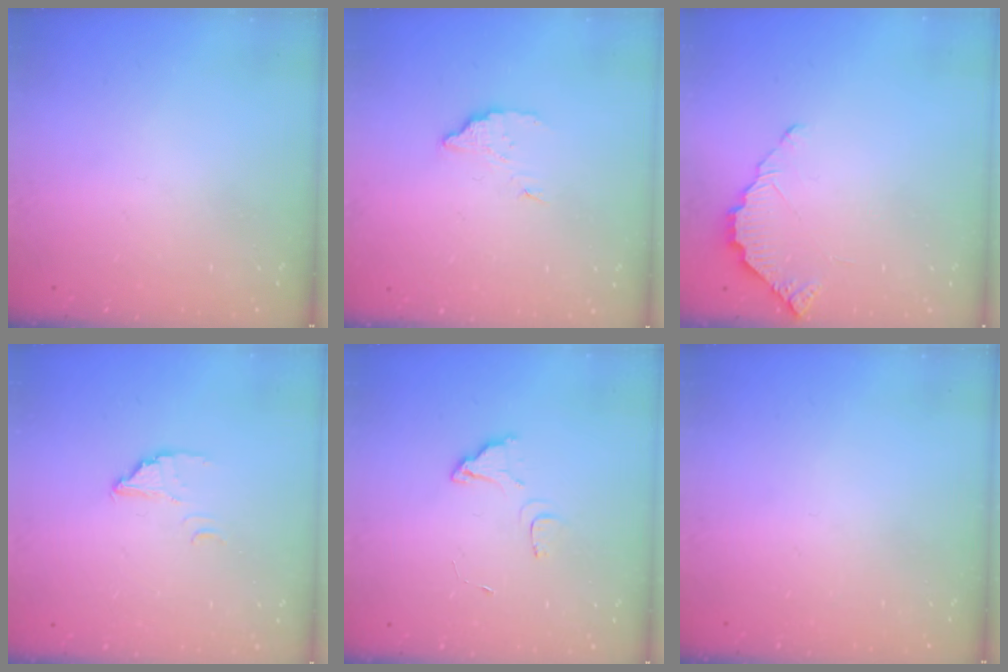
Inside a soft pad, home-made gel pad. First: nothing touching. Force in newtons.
{"total": 2.9, "press": 2.9, "slide": 0.0}
{"total": 2.8, "press": 2.8, "slide": 0.3}
{"total": 2.8, "press": 2.8, "slide": 0.1}
{"total": 4.3, "press": 4.3, "slide": 0.4}
{"total": 0.0}